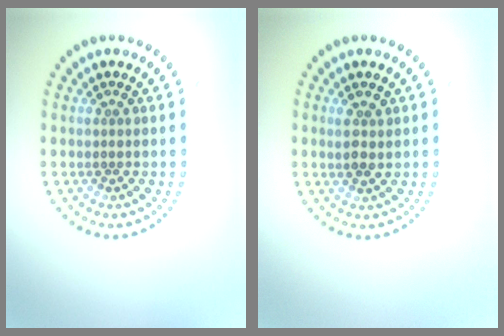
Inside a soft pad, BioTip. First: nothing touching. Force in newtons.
{"total": 1.9, "press": 1.8, "slide": 0.6}